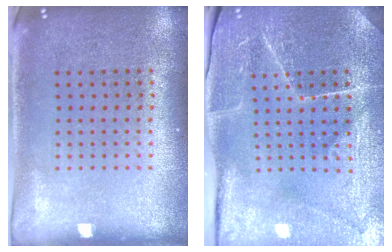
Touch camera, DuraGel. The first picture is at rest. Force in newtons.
{"total": 4.0, "press": 3.9, "slide": 0.3}